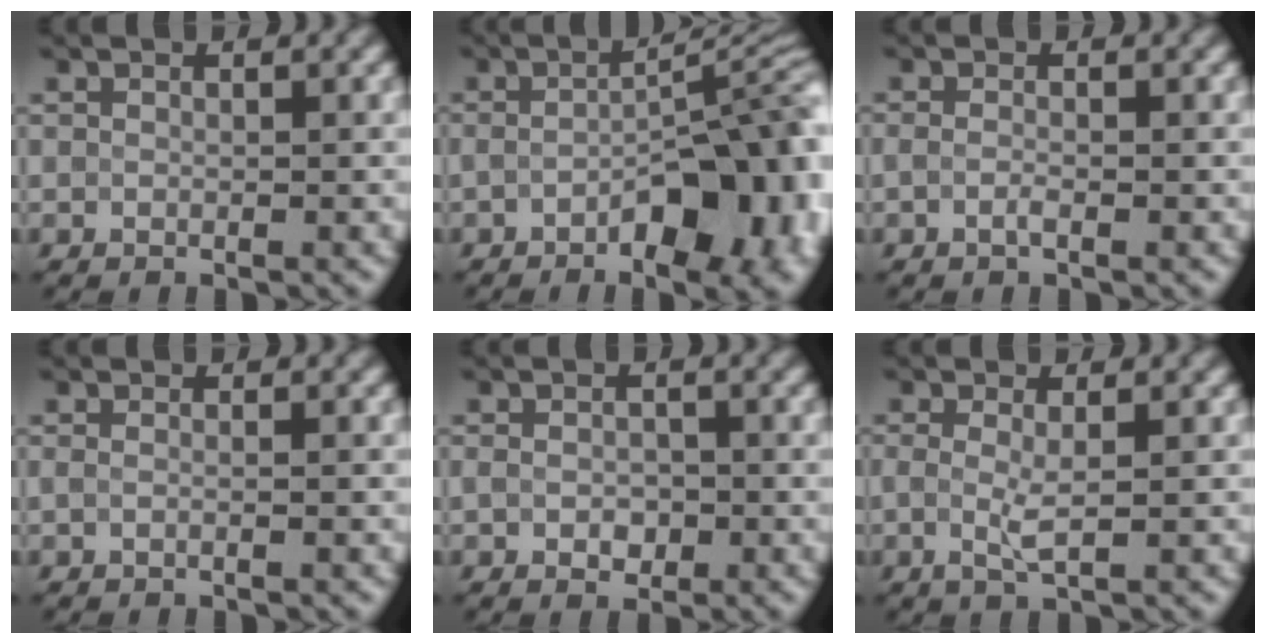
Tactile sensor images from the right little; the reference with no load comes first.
{"total": 9.8, "force": [-2.6, 3.6, 8.7], "torque": [-0.114, -0.001, -0.037]}
{"total": 0.8, "force": [-0.4, 0.2, 0.6], "torque": [-0.013, -0.005, -0.008]}
{"total": 1.1, "force": [-0.1, 0.6, 0.9], "torque": [-0.004, -0.007, -0.012]}
{"total": 1.8, "force": [-0.5, 1.2, 1.2], "torque": [-0.028, -0.002, -0.007]}
{"total": 1.7, "force": [-0.1, 0.2, 1.6], "torque": [-0.038, -0.005, 0.001]}